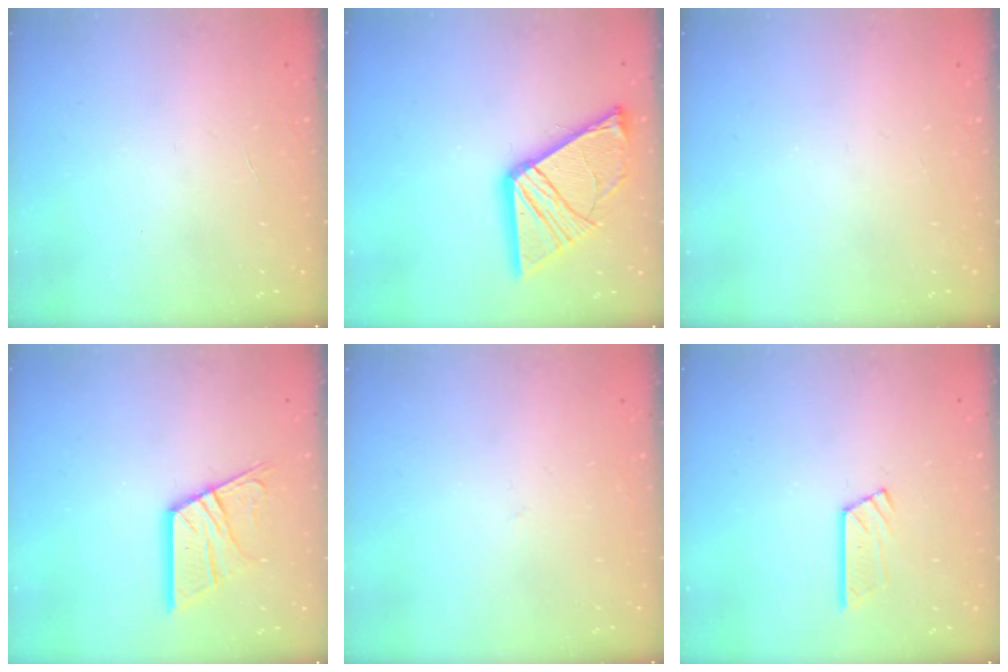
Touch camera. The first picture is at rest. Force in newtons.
{"total": 18.2, "press": 18.1, "slide": 2.0}
{"total": 0.0}
{"total": 14.3, "press": 14.2, "slide": 1.4}
{"total": 2.5, "press": 2.5, "slide": 0.3}
{"total": 6.0, "press": 6.0, "slide": 0.5}